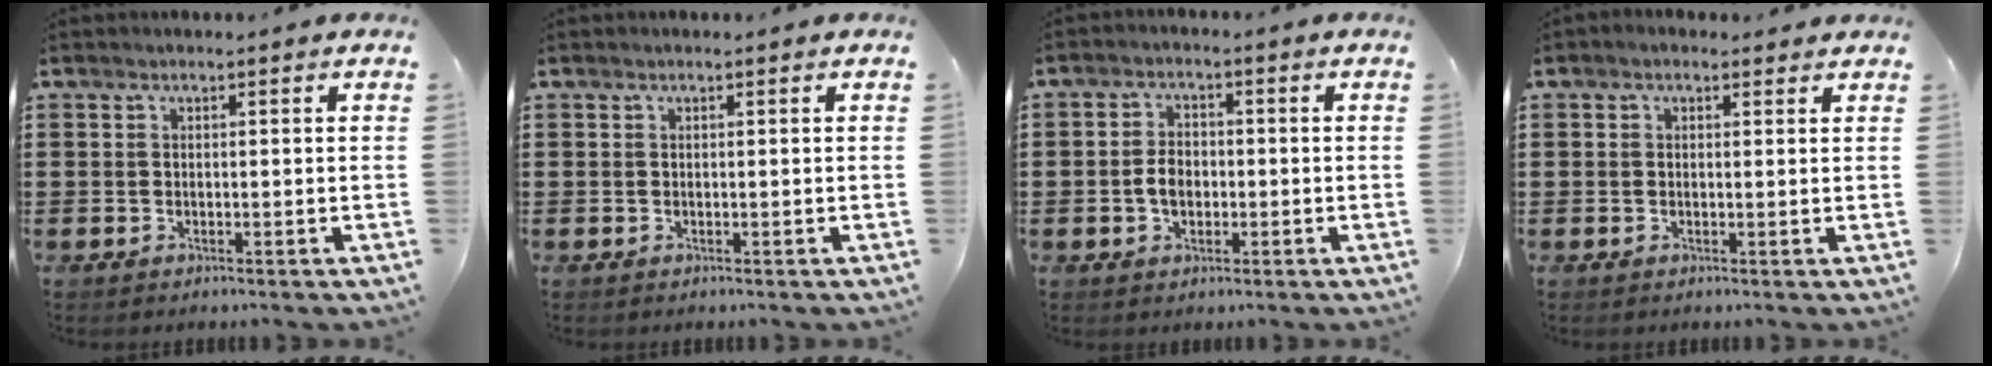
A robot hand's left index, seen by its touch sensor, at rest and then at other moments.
{"total": 0.0}
{"total": 3.6, "force": [-0.7, 2.4, 2.6], "torque": [-0.058, 0.001, -0.016]}
{"total": 0.9, "force": [0.5, 0.6, 0.5], "torque": [-0.011, 0.006, 0.008]}